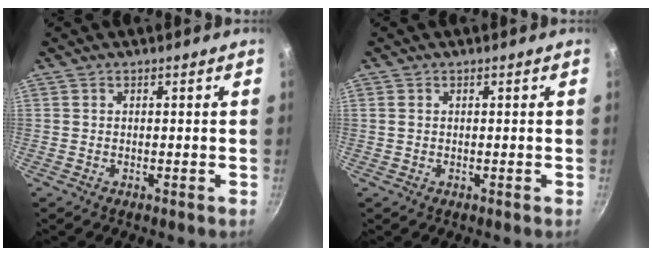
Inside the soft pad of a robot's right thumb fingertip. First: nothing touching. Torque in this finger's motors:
{"motor_torque": [-0.16, -0.39, -0.17, -0.29, 0.05]}